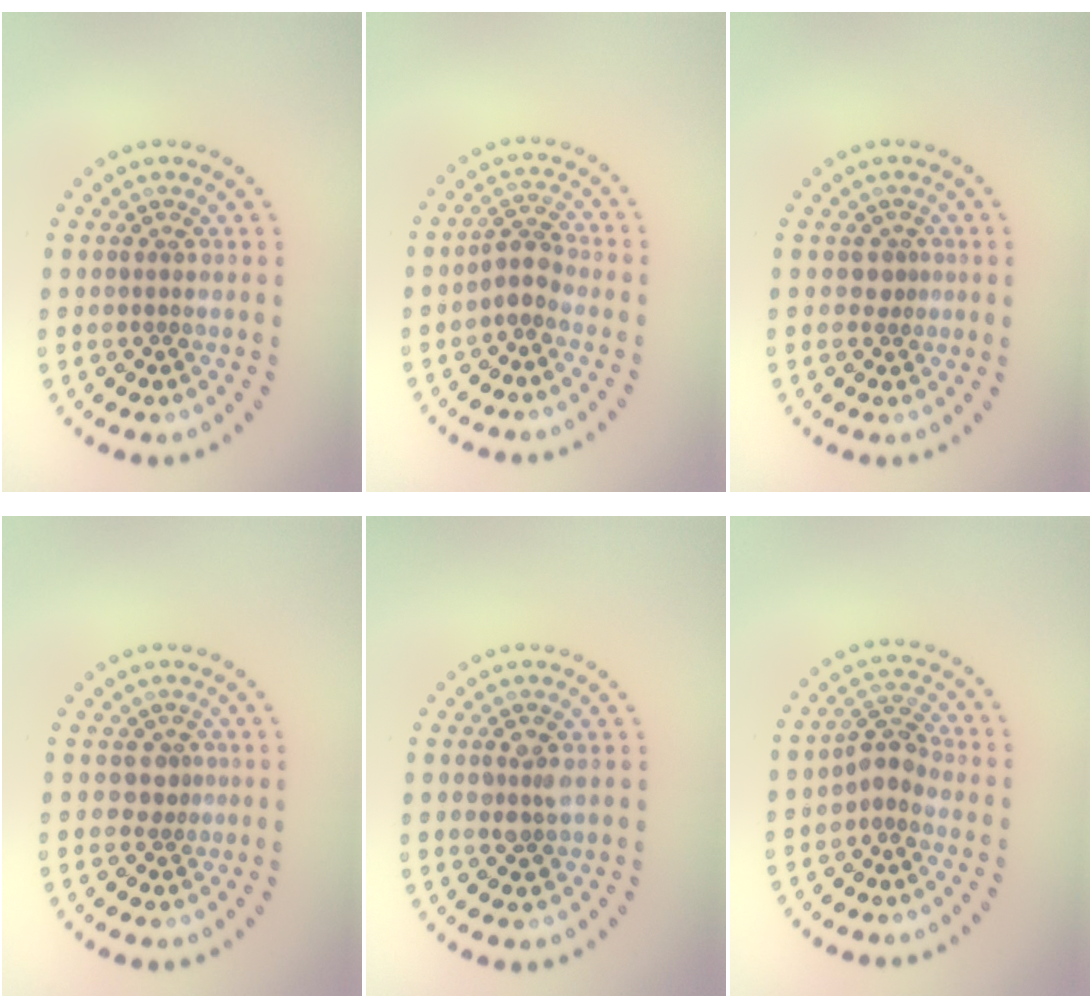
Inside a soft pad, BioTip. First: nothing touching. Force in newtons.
{"total": 2.0, "press": 1.6, "slide": 1.2}
{"total": 0.9, "press": 0.6, "slide": 0.6}
{"total": 1.2, "press": 0.8, "slide": 0.9}
{"total": 2.0, "press": 1.9, "slide": 0.2}
{"total": 2.4, "press": 2.0, "slide": 1.4}